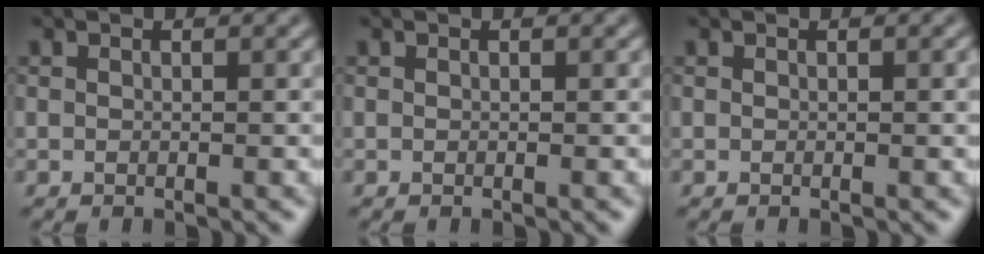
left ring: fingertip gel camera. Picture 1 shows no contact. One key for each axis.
{"total": 0.0}
{"total": 0.6, "fx": 0.1, "fy": 0.1, "fz": 0.6, "tx": -0.006, "ty": 0.001, "tz": 0.001}